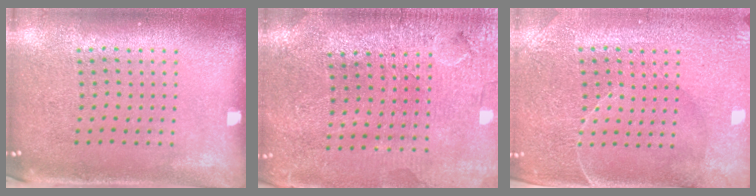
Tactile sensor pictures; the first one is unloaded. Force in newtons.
{"total": 3.7, "press": 3.4, "slide": 1.5}
{"total": 3.4, "press": 3.4, "slide": 0.4}